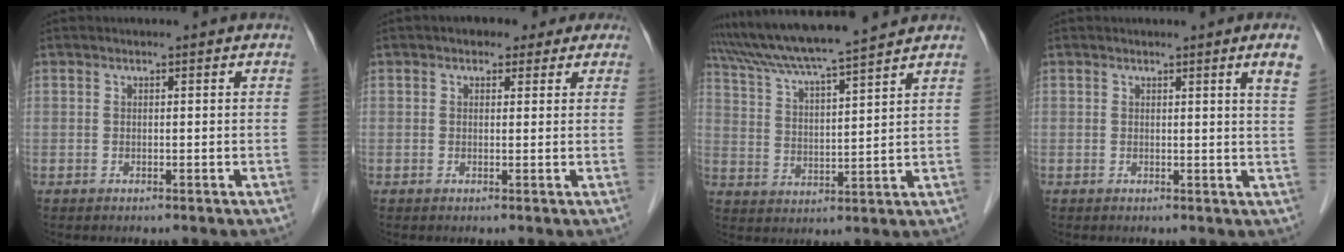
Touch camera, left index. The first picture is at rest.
{"total": 3.9, "force": [2.4, 2.7, 1.5], "torque": [-0.010, 0.023, 0.029]}
{"total": 12.9, "force": [11.6, -1.4, 5.5], "torque": [-0.104, 0.017, 0.197]}
{"total": 3.4, "force": [2.1, -0.7, 2.6], "torque": [-0.032, -0.012, 0.021]}